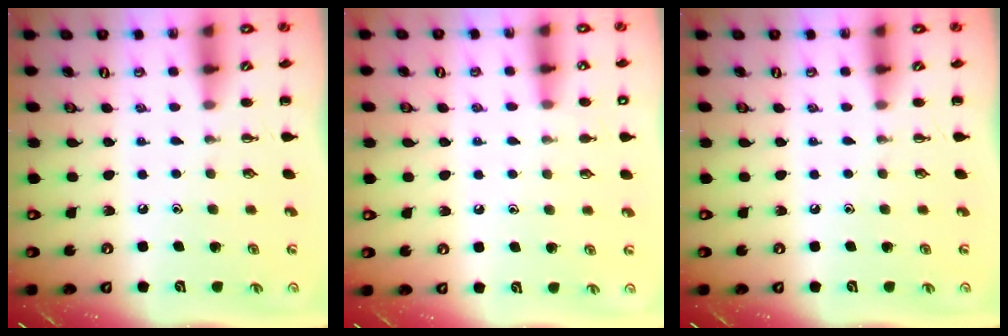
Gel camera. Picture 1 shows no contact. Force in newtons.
{"total": 7.4, "press": 7.0, "slide": 2.2}
{"total": 0.0}